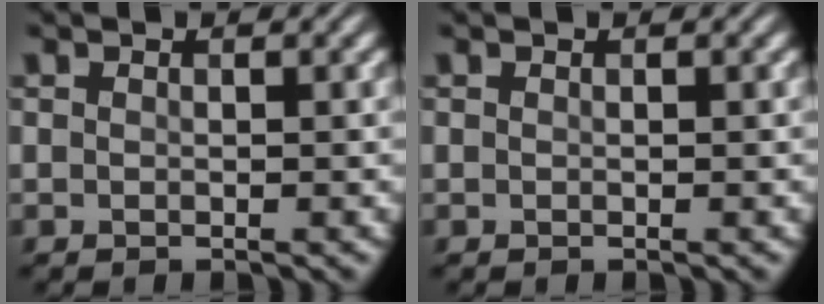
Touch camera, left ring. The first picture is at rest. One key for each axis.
{"total": 0.0}